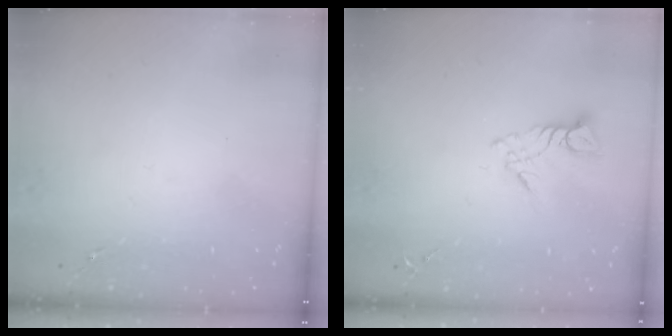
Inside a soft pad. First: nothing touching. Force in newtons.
{"total": 7.5, "press": 7.4, "slide": 0.6}